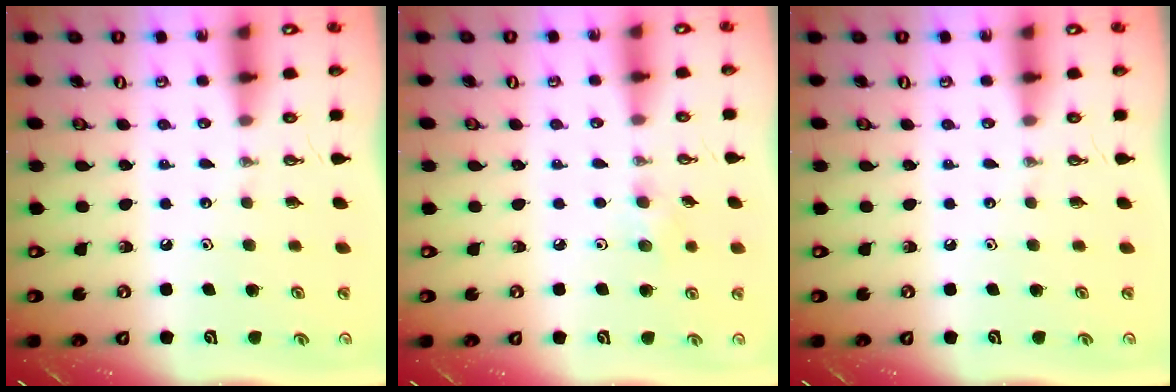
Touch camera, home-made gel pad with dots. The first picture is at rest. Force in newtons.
{"total": 6.0, "press": 5.7, "slide": 1.7}
{"total": 0.0}